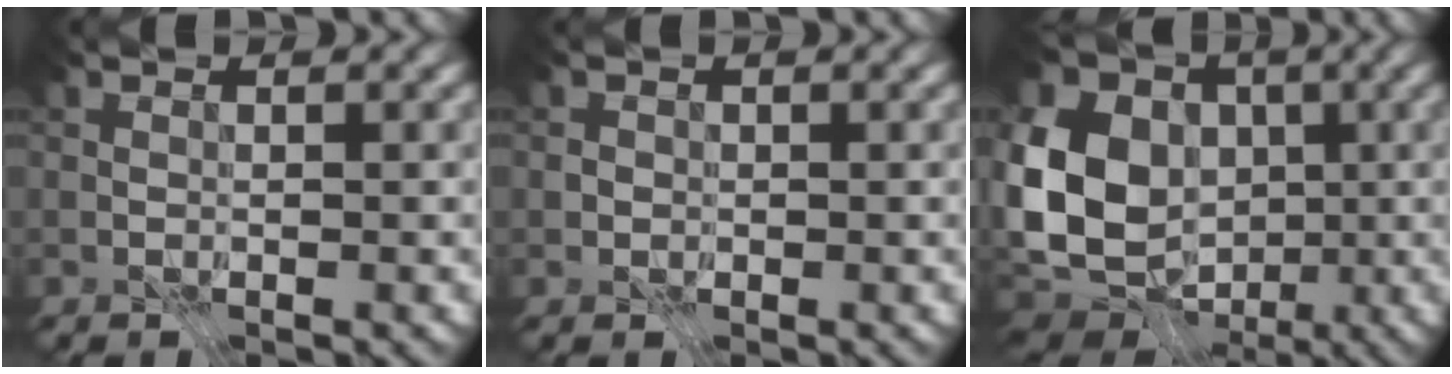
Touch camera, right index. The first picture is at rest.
{"total": 0.7, "force": [-0.2, 0.7, 0.0], "torque": [0.000, -0.002, -0.007]}
{"total": 16.0, "force": [-1.1, 12.5, 9.9], "torque": [-0.219, 0.011, -0.029]}